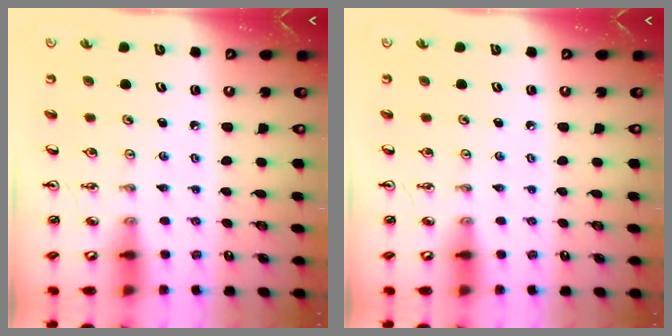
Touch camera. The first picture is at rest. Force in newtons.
{"total": 0.0}